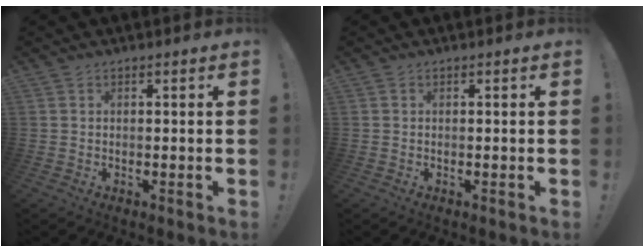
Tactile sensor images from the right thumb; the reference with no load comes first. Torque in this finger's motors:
{"motor_torque": [0.07, 0.06, 0.14, 0.13, -0.03]}